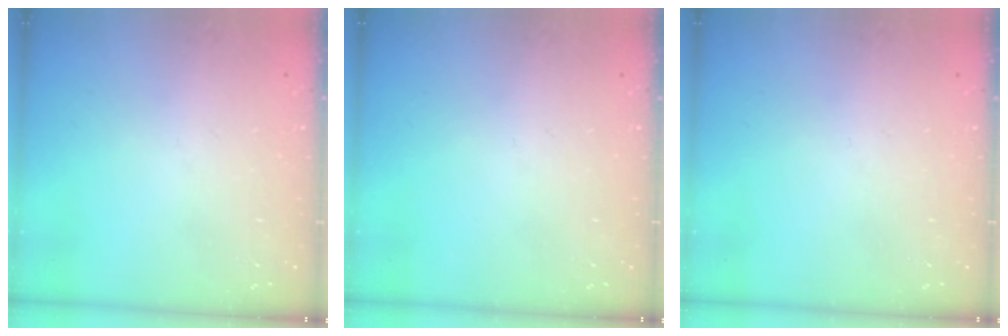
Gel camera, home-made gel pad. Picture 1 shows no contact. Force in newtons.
{"total": 0.0}
{"total": 0.0}